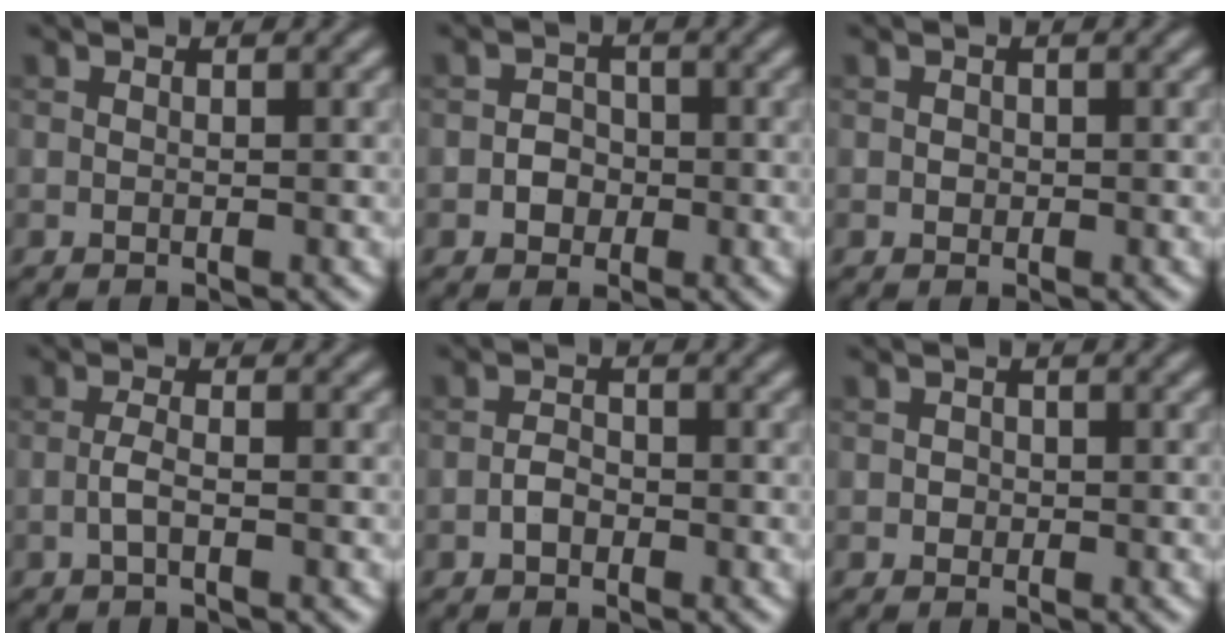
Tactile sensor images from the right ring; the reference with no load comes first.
{"total": 1.8, "force": [-0.6, 1.6, 0.6], "torque": [0.001, 0.004, -0.015]}
{"total": 0.6, "force": [0.0, 0.6, 0.2], "torque": [0.001, -0.002, 0.000]}
{"total": 1.5, "force": [-0.5, 0.3, 1.3], "torque": [-0.030, 0.002, -0.013]}
{"total": 1.4, "force": [-0.7, 0.9, 0.8], "torque": [-0.014, 0.005, -0.016]}
{"total": 0.7, "force": [-0.1, 0.7, 0.2], "torque": [0.002, -0.001, -0.002]}